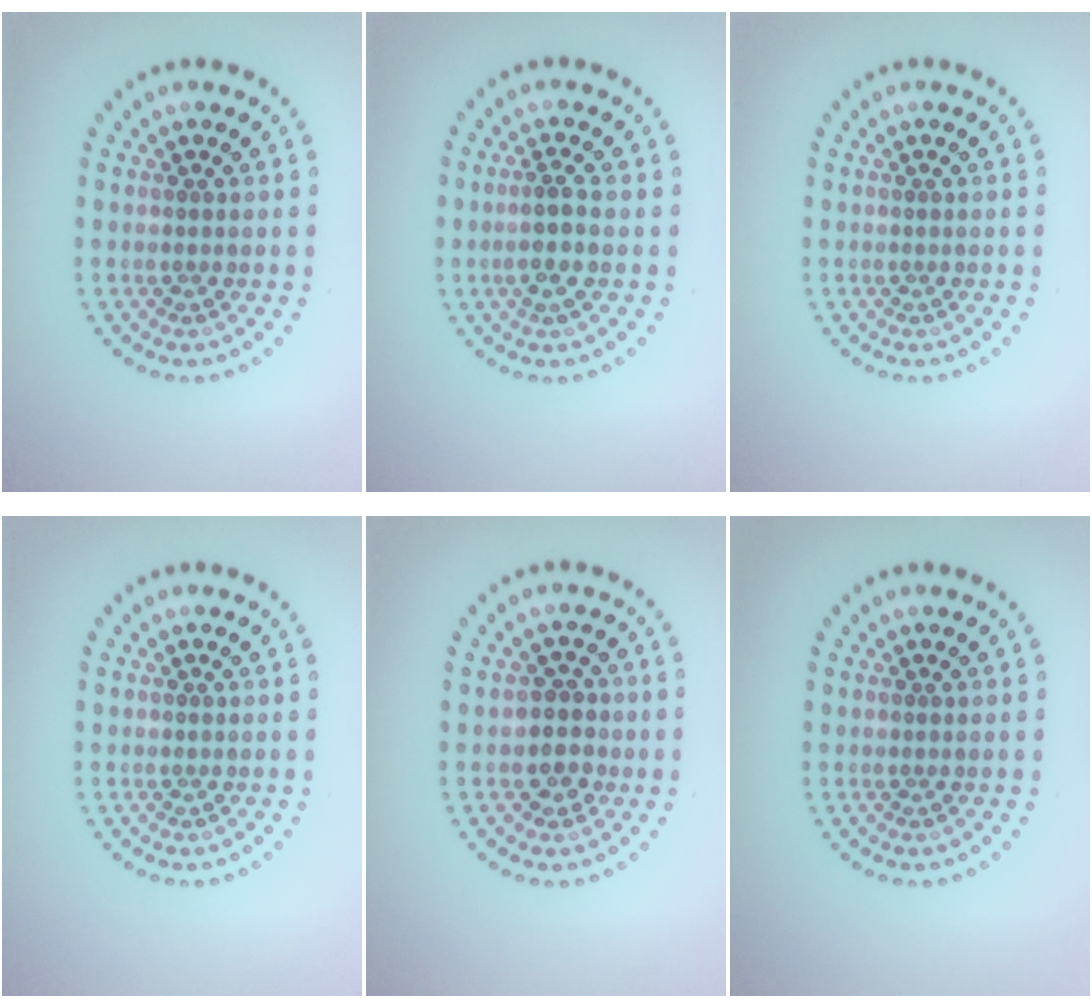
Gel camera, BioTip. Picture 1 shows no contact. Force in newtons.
{"total": 2.2, "press": 2.0, "slide": 1.0}
{"total": 0.0}
{"total": 0.0}
{"total": 2.3, "press": 2.2, "slide": 0.8}
{"total": 0.0}